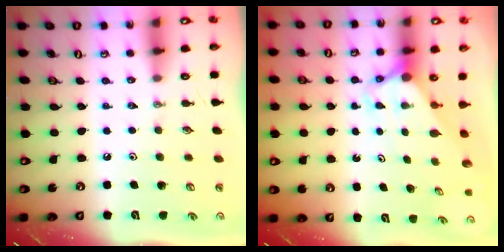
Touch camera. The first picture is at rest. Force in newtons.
{"total": 2.7, "press": 2.7, "slide": 0.0}